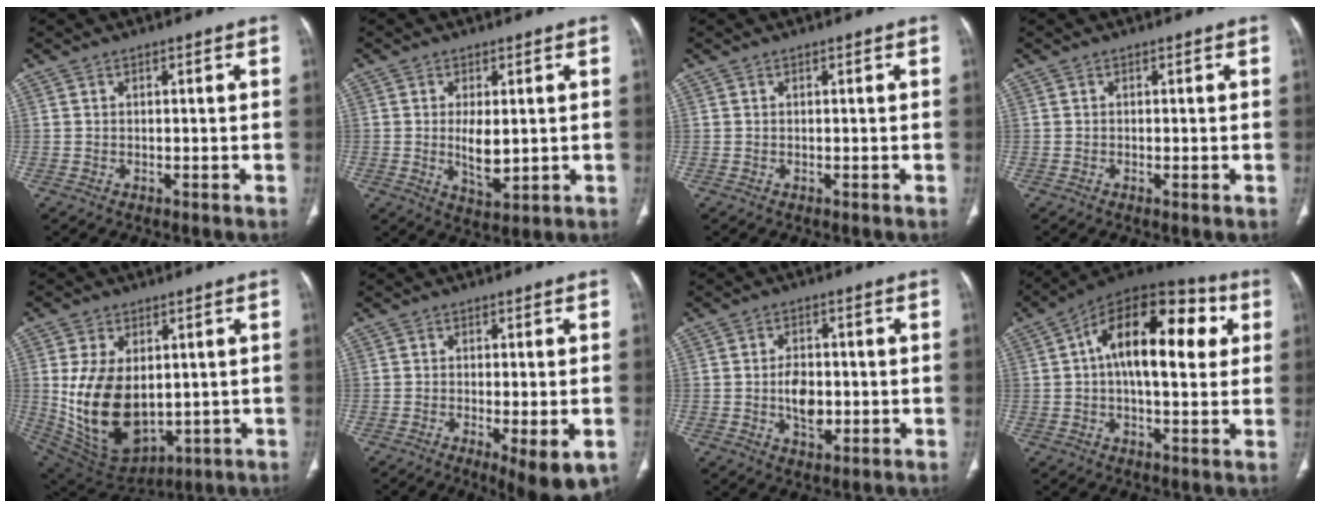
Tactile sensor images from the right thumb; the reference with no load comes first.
{"total": 6.1, "force": [0.1, 2.9, 5.4], "torque": [-0.086, -0.014, 0.010]}
{"total": 0.0}
{"total": 0.7, "force": [-0.2, 0.1, 0.6], "torque": [-0.017, -0.003, -0.003]}
{"total": 17.6, "force": [0.3, 11.3, 13.5], "torque": [-0.231, -0.014, 0.042]}
{"total": 8.7, "force": [-3.4, 2.4, 7.6], "torque": [-0.108, -0.014, -0.047]}
{"total": 6.1, "force": [-0.8, 3.9, 4.6], "torque": [-0.064, -0.001, -0.011]}
{"total": 20.8, "force": [4.2, 10.3, 17.6], "torque": [-0.241, 0.027, 0.047]}